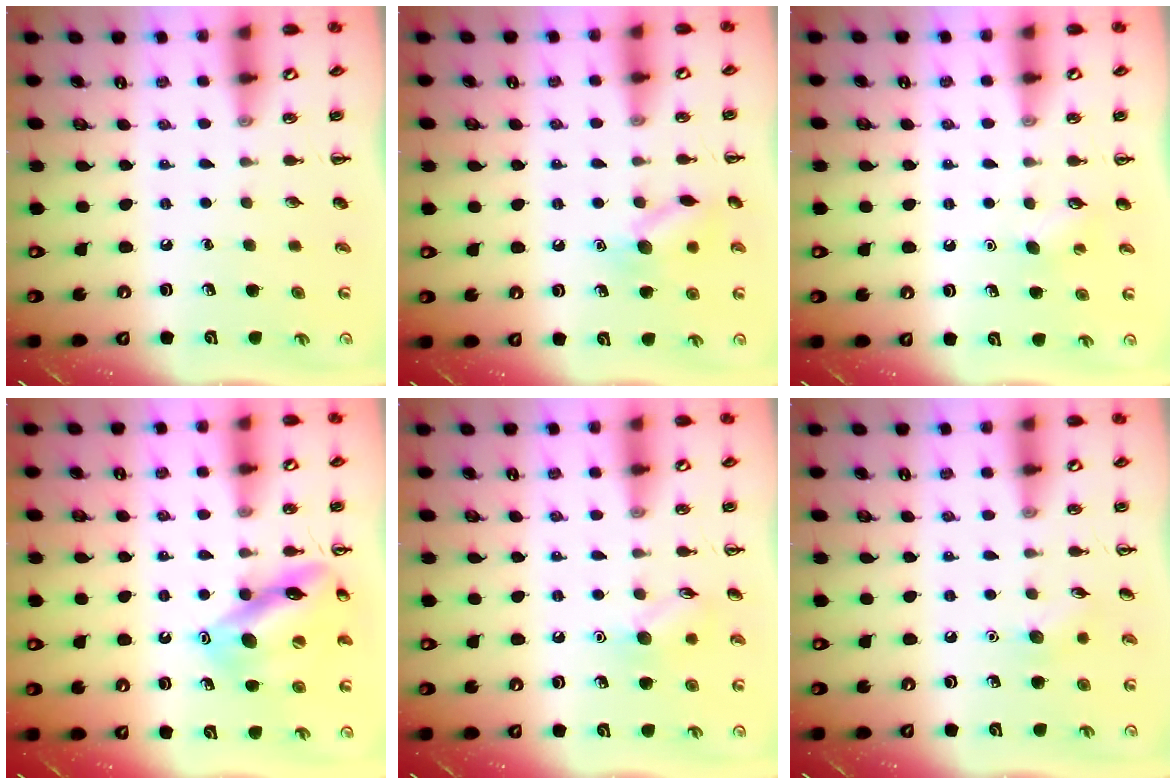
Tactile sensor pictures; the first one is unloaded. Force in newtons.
{"total": 9.9, "press": 9.9, "slide": 0.6}
{"total": 2.9, "press": 2.8, "slide": 0.7}
{"total": 14.2, "press": 14.1, "slide": 1.6}
{"total": 7.9, "press": 7.8, "slide": 1.3}
{"total": 5.7, "press": 5.5, "slide": 1.6}